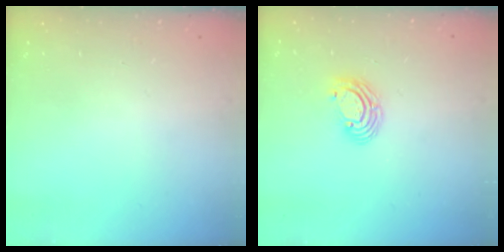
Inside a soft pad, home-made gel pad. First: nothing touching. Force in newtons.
{"total": 6.0, "press": 6.0, "slide": 0.4}